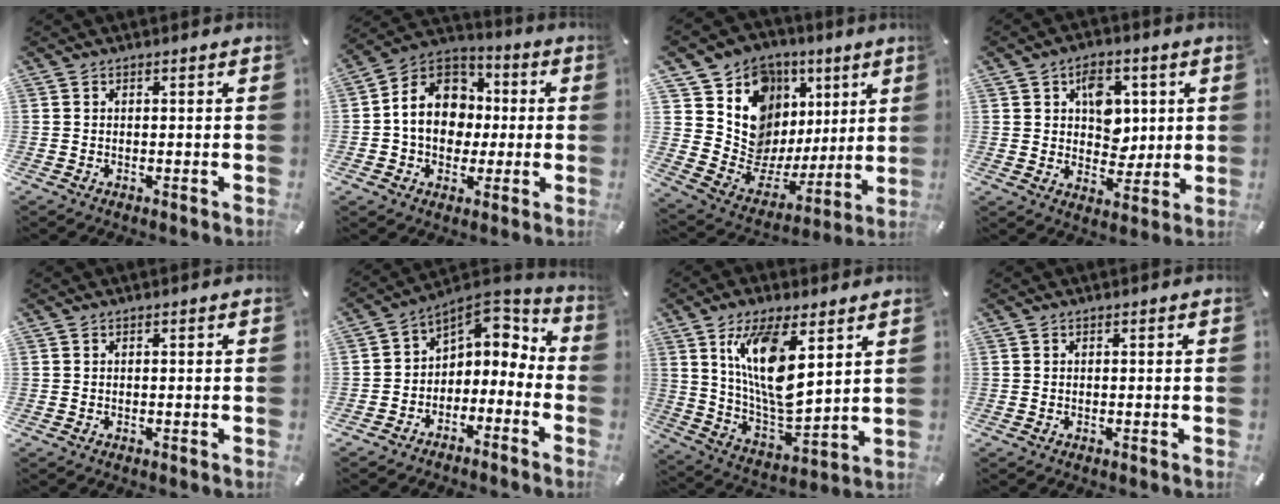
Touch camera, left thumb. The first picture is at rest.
{"total": 13.3, "force": [-0.7, 11.5, 6.6], "torque": [-0.136, 0.012, -0.012]}
{"total": 13.5, "force": [3.2, 12.2, 4.8], "torque": [-0.080, -0.048, 0.082]}
{"total": 8.5, "force": [2.4, 6.9, 4.4], "torque": [-0.049, -0.002, 0.038]}
{"total": 0.0}
{"total": 5.6, "force": [0.7, 5.3, 1.4], "torque": [-0.022, -0.011, 0.015]}
{"total": 15.6, "force": [7.6, 6.3, 12.0], "torque": [-0.241, -0.038, 0.129]}
{"total": 0.0}